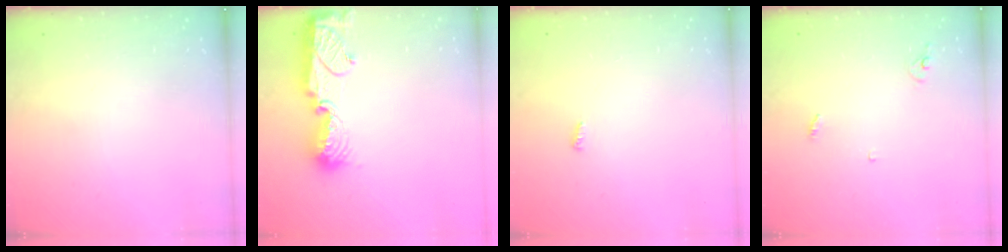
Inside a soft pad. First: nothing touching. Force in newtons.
{"total": 11.0, "press": 11.0, "slide": 0.6}
{"total": 2.8, "press": 2.8, "slide": 0.5}
{"total": 2.9, "press": 2.9, "slide": 0.2}